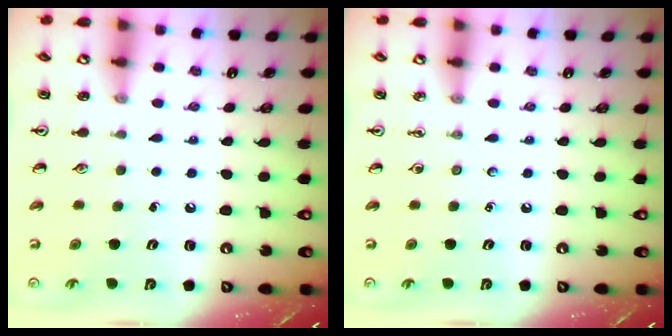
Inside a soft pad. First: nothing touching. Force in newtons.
{"total": 0.0}